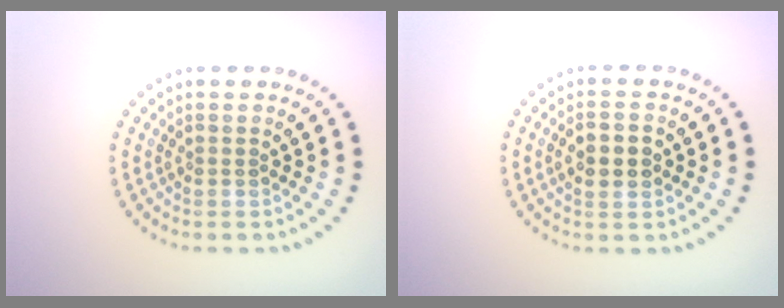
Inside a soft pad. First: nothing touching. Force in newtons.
{"total": 2.6, "press": 2.6, "slide": 0.0}